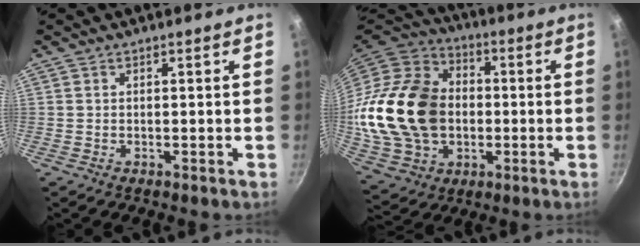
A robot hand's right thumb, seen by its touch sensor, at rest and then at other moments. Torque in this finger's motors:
{"motor_torque": [2.44, 2.58, 2.50, -0.28, 0.64]}